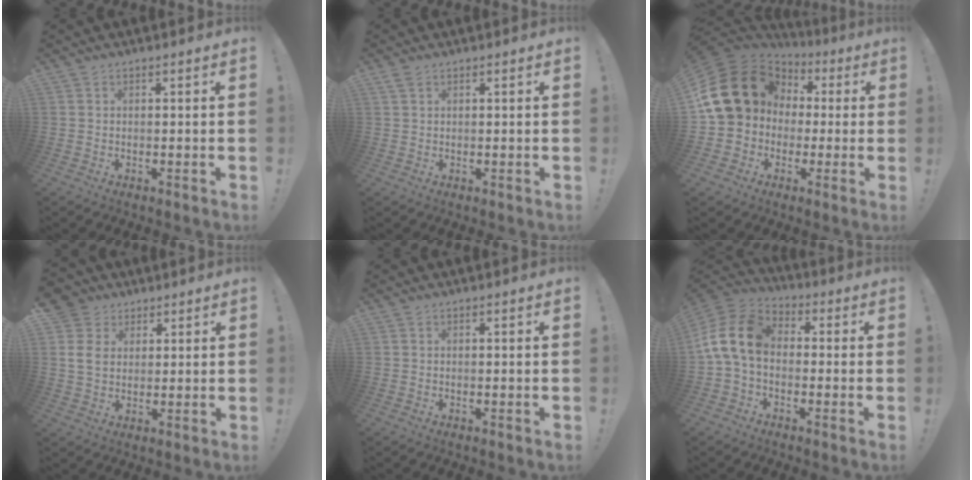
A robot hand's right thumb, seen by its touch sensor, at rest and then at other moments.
{"total": 1.8, "force": [1.1, 1.0, 0.9], "torque": [-0.017, 0.001, 0.022]}
{"total": 20.9, "force": [4.5, 17.0, 11.3], "torque": [-0.205, -0.011, 0.117]}
{"total": 7.8, "force": [2.8, 6.5, 3.1], "torque": [-0.043, -0.008, 0.058]}
{"total": 0.0}
{"total": 14.1, "force": [0.3, 9.5, 10.5], "torque": [-0.203, 0.021, 0.012]}